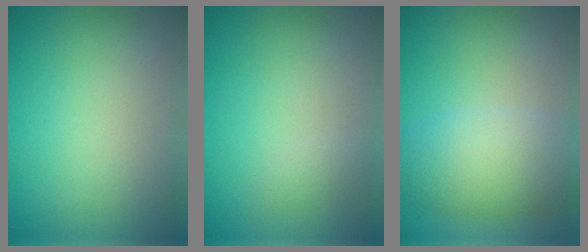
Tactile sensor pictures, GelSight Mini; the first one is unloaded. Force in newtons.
{"total": 0.7, "press": 0.7, "slide": 0.0}
{"total": 5.7, "press": 5.7, "slide": 0.2}